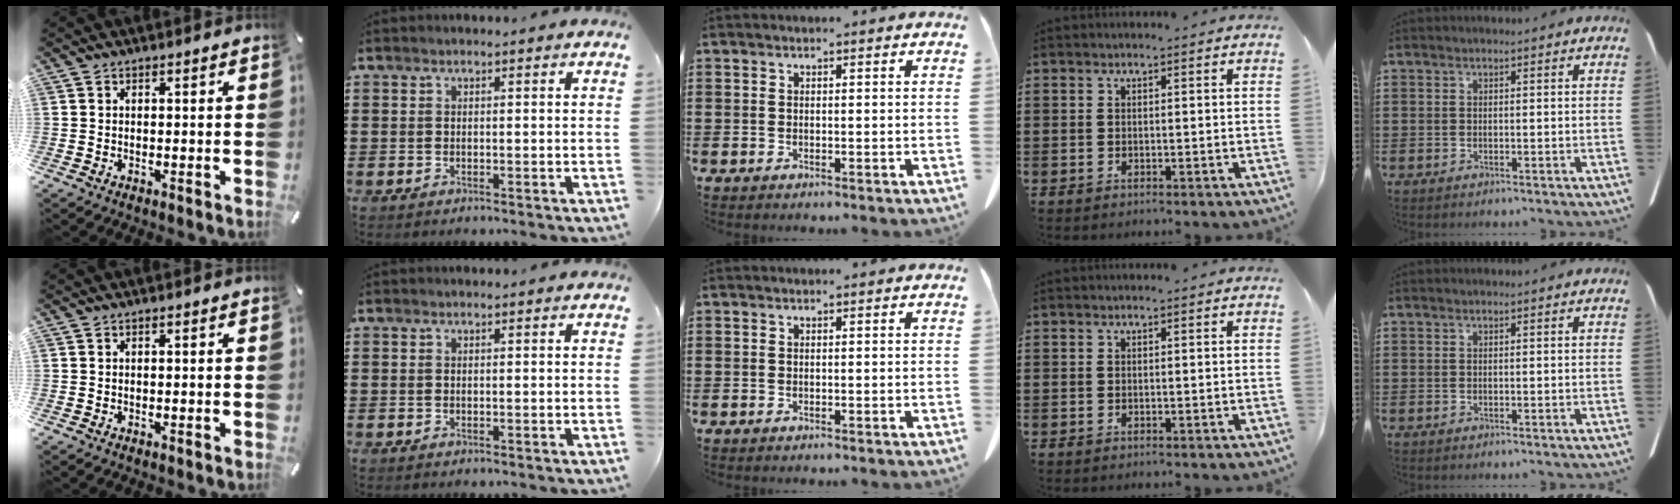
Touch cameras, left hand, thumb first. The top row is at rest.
{}